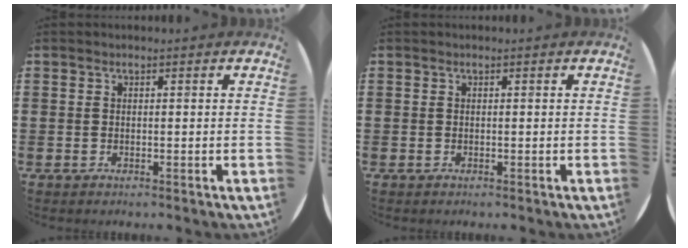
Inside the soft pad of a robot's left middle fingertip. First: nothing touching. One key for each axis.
{"total": 0.0}